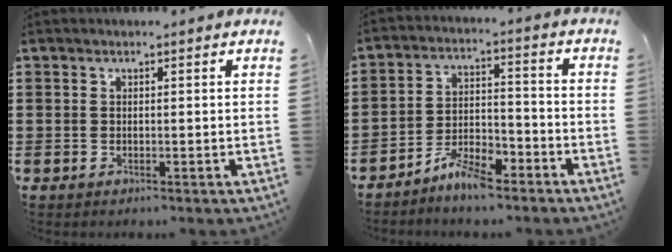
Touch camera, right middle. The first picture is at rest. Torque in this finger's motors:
{"motor_torque": [1.08, -1.06, 0.19, 0.10]}